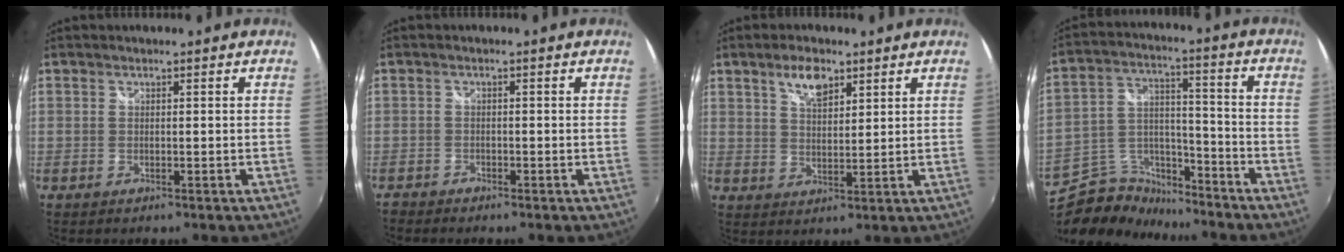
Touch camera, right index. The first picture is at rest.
{"total": 1.8, "force": [-1.7, 0.6, 0.0], "torque": [-0.008, -0.003, -0.034]}
{"total": 5.7, "force": [3.6, 2.5, 3.7], "torque": [-0.062, 0.008, 0.066]}
{"total": 14.1, "force": [-11.5, 6.7, 4.7], "torque": [-0.118, 0.032, -0.197]}